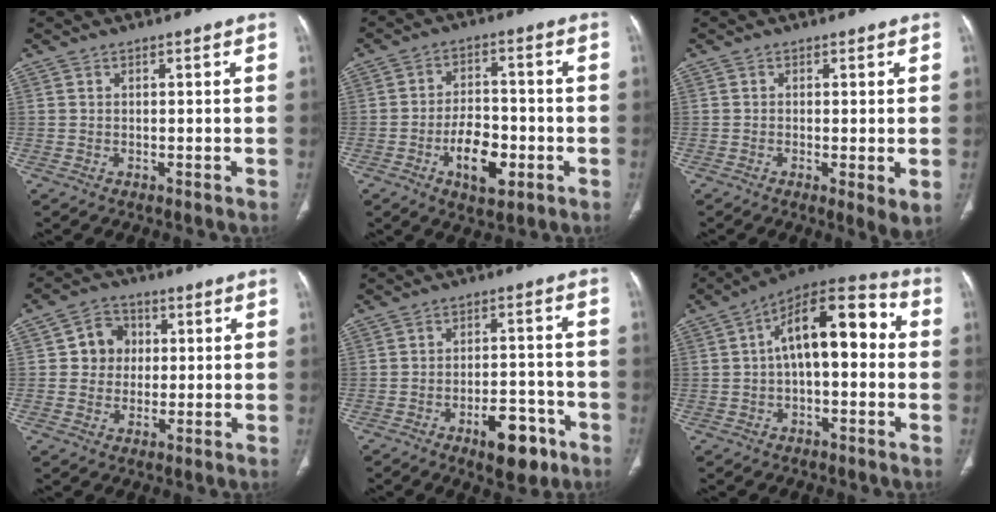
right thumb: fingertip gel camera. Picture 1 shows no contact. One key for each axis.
{"total": 9.4, "fx": -3.5, "fy": 5.0, "fz": 7.2, "tx": -0.105, "ty": 0.019, "tz": -0.056}
{"total": 3.9, "fx": -0.7, "fy": 0.8, "fz": 3.8, "tx": -0.068, "ty": -0.015, "tz": -0.014}
{"total": 6.7, "fx": 0.9, "fy": 6.2, "fz": 2.5, "tx": -0.003, "ty": 0.007, "tz": 0.007}
{"total": 9.2, "fx": -5.1, "fy": 4.3, "fz": 6.3, "tx": -0.071, "ty": 0.032, "tz": -0.071}
{"total": 15.5, "fx": 1.1, "fy": 7.4, "fz": 13.6, "tx": -0.188, "ty": 0.047, "tz": 0.008}